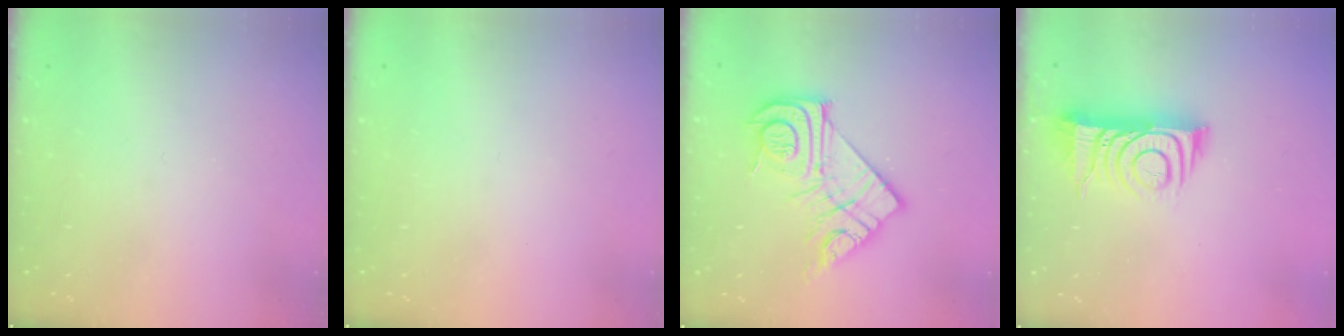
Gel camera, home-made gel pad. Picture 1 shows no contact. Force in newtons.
{"total": 0.0}
{"total": 16.9, "press": 16.9, "slide": 1.5}
{"total": 12.0, "press": 12.0, "slide": 1.1}